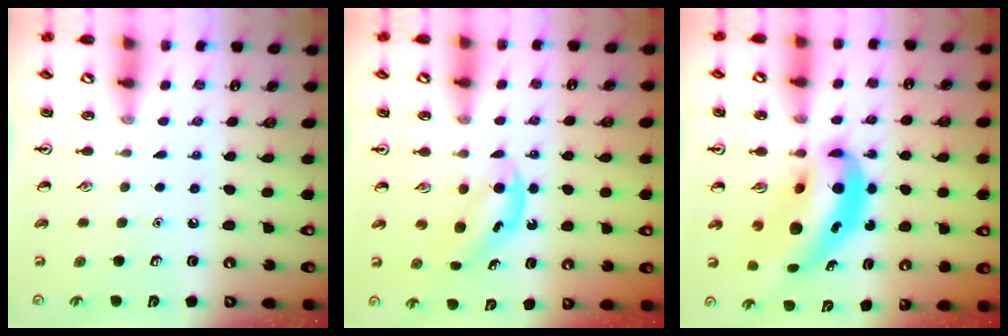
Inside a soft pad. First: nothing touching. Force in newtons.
{"total": 4.7, "press": 4.6, "slide": 1.2}
{"total": 10.9, "press": 10.3, "slide": 3.5}